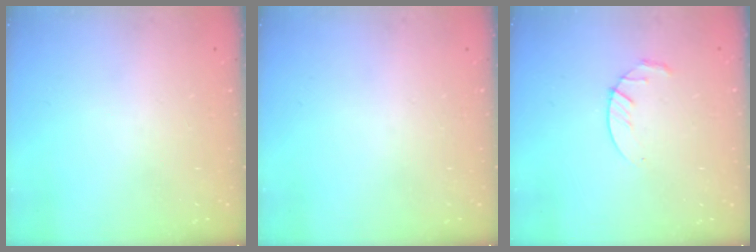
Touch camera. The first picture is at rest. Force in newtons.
{"total": 0.0}
{"total": 4.0, "press": 4.0, "slide": 0.6}